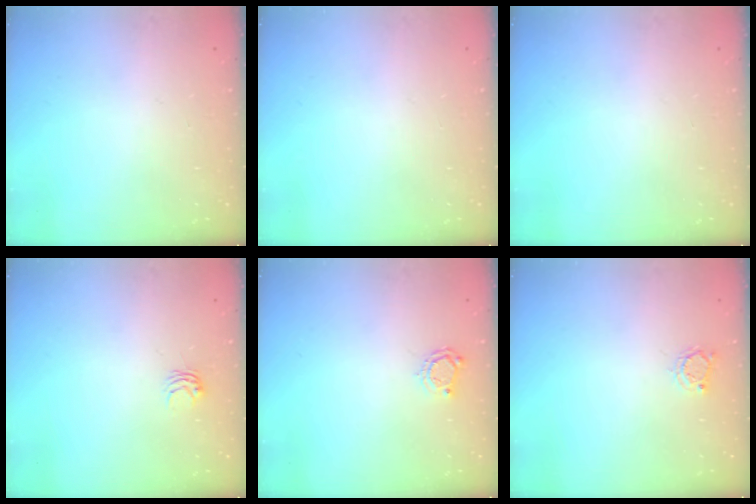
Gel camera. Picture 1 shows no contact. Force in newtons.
{"total": 0.0}
{"total": 0.0}
{"total": 3.2, "press": 3.1, "slide": 0.3}
{"total": 4.7, "press": 4.6, "slide": 0.5}
{"total": 2.8, "press": 2.8, "slide": 0.4}